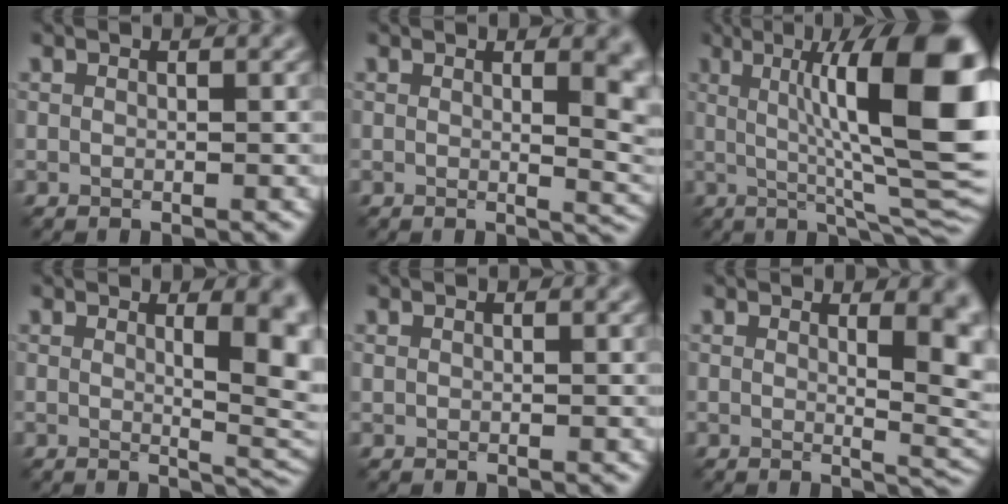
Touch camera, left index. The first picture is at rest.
{"total": 4.9, "force": [1.5, 1.9, 4.3], "torque": [-0.024, -0.006, 0.021]}
{"total": 14.9, "force": [2.6, 3.6, 14.3], "torque": [-0.173, 0.003, 0.038]}
{"total": 7.1, "force": [1.4, 2.5, 6.5], "torque": [-0.053, -0.007, 0.024]}
{"total": 0.0}
{"total": 6.2, "force": [1.5, 2.4, 5.5], "torque": [-0.042, -0.011, 0.030]}